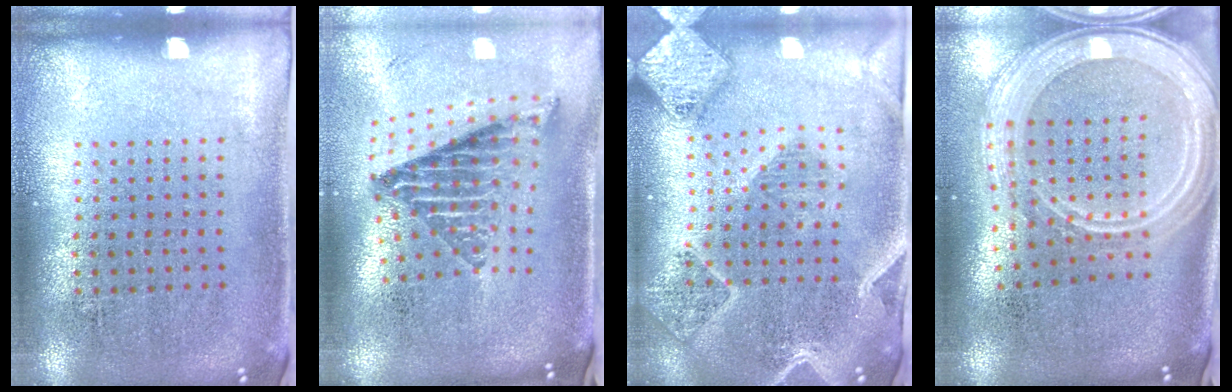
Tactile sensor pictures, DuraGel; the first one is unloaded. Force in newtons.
{"total": 2.1, "press": 1.4, "slide": 1.5}
{"total": 2.8, "press": 2.4, "slide": 1.3}
{"total": 3.3, "press": 2.6, "slide": 2.0}